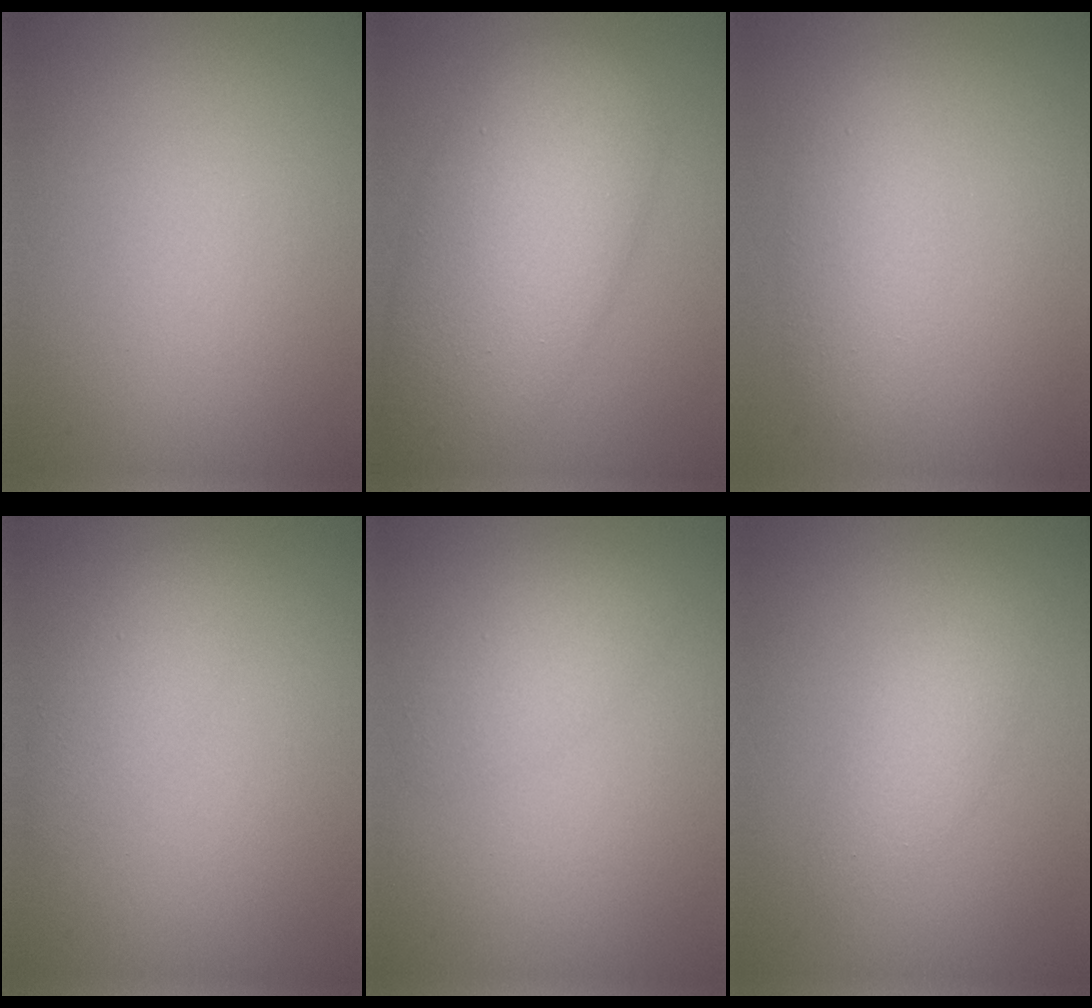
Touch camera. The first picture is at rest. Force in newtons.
{"total": 9.4, "press": 9.3, "slide": 0.3}
{"total": 3.4, "press": 3.4, "slide": 0.1}
{"total": 2.2, "press": 2.2, "slide": 0.0}
{"total": 2.1, "press": 2.1, "slide": 0.1}
{"total": 2.7, "press": 2.7, "slide": 0.2}